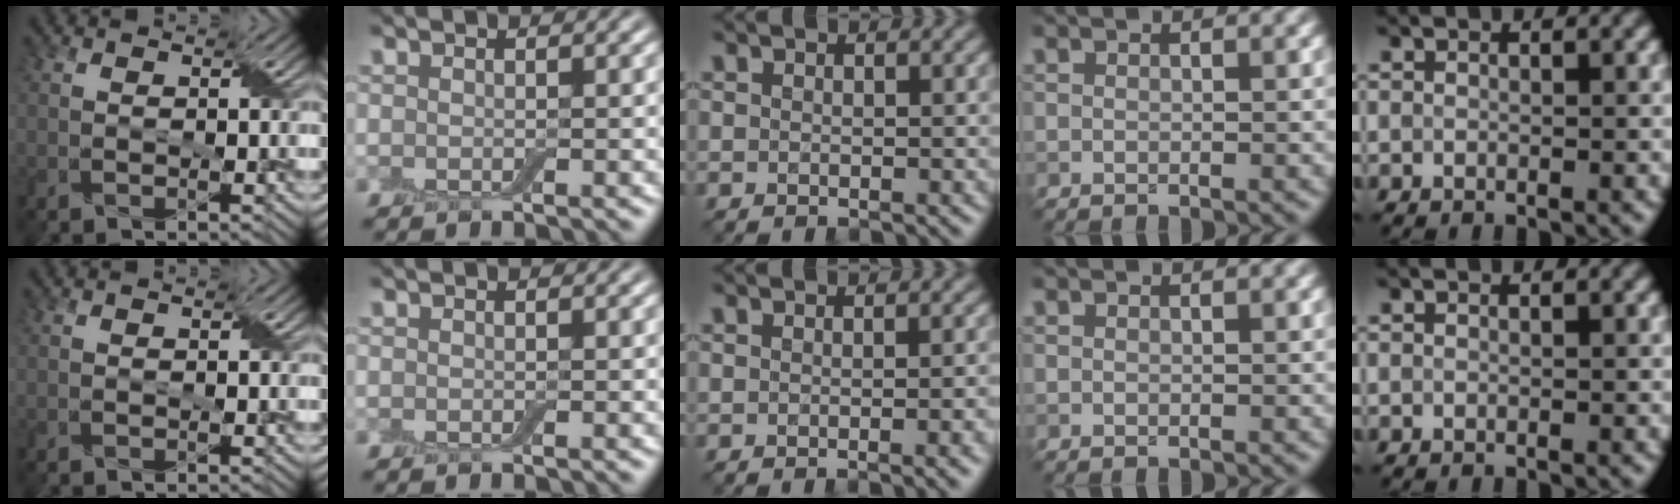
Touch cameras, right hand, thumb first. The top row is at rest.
{"middle": {"total": 2.9, "force": [-0.7, 0.9, 2.6], "torque": [-0.023, -0.001, -0.010]}}